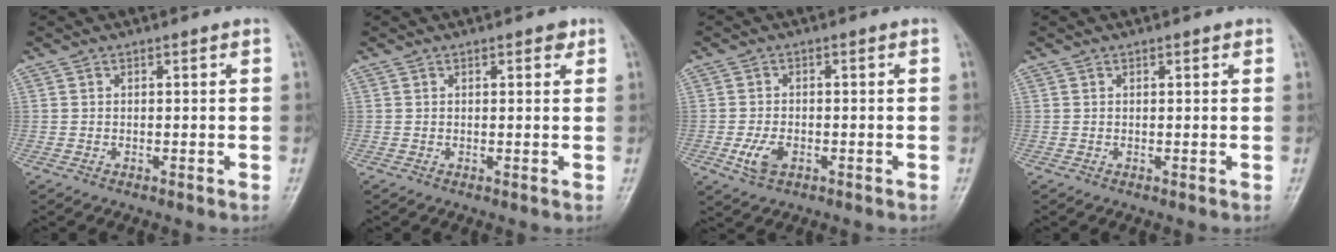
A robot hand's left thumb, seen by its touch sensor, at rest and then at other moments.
{"total": 1.6, "force": [0.9, 0.7, 1.1], "torque": [-0.006, -0.002, 0.010]}
{"total": 4.2, "force": [-1.5, 2.5, 3.0], "torque": [-0.065, 0.002, -0.026]}
{"total": 0.8, "force": [0.5, 0.3, 0.6], "torque": [-0.007, 0.000, 0.005]}